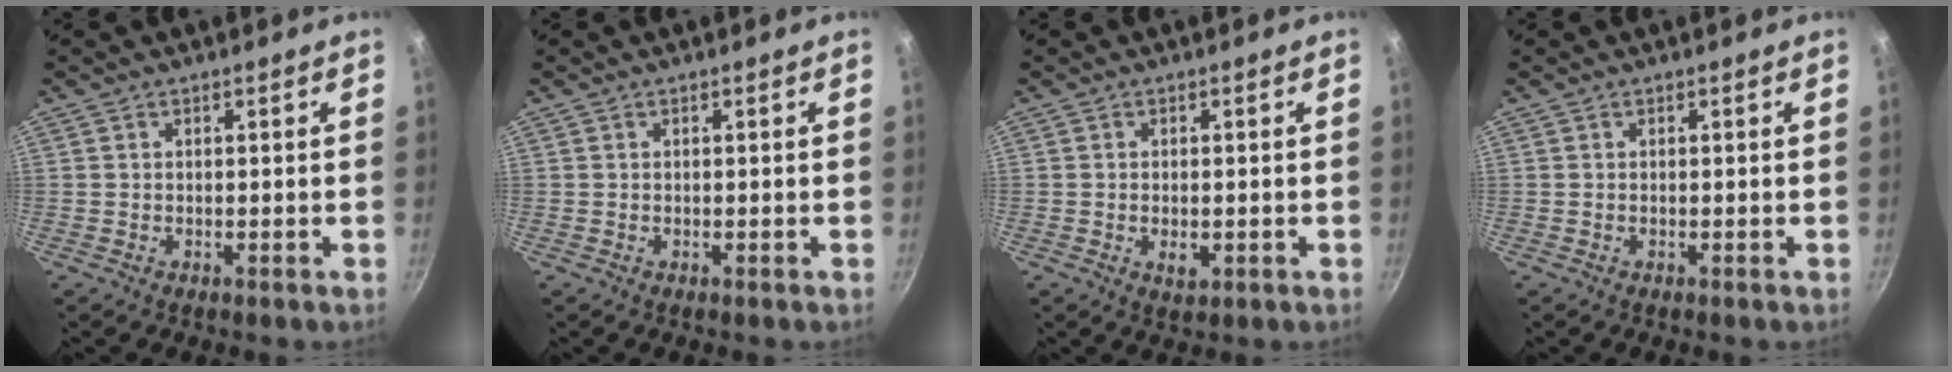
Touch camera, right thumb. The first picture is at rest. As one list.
[{"total": 0.0}, {"total": 2.7, "force": [-0.6, 1.6, 2.2], "torque": [-0.036, -0.005, -0.007]}, {"total": 0.0}]